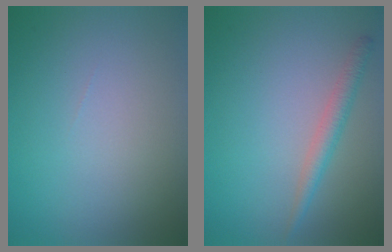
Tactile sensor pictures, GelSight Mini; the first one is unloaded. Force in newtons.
{"total": 2.0, "press": 2.0, "slide": 0.0}